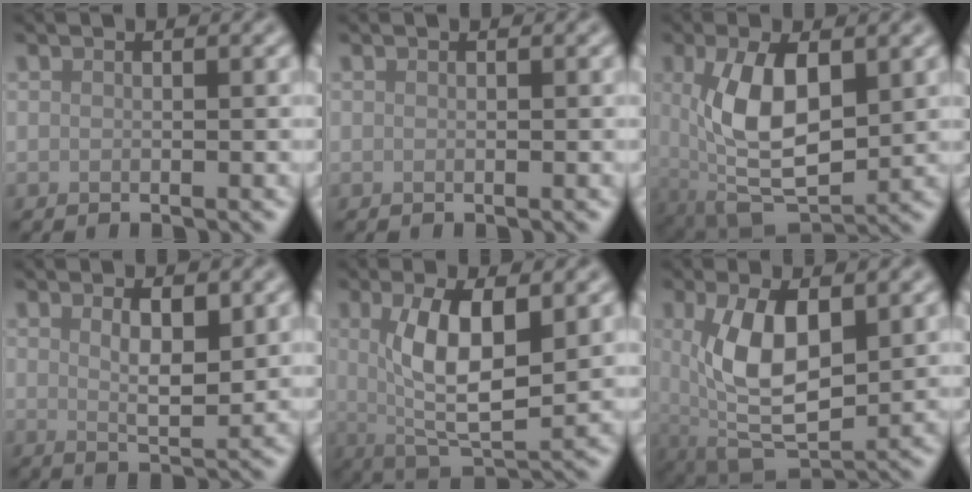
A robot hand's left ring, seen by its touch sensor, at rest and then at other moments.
{"total": 0.0}
{"total": 8.6, "force": [0.8, 4.2, 7.4], "torque": [-0.150, 0.000, 0.016]}
{"total": 3.1, "force": [1.1, 1.0, 2.7], "torque": [-0.046, -0.007, 0.021]}
{"total": 7.2, "force": [1.1, 2.5, 6.6], "torque": [-0.124, -0.009, 0.022]}
{"total": 8.0, "force": [1.1, 3.7, 6.9], "torque": [-0.139, -0.003, 0.022]}